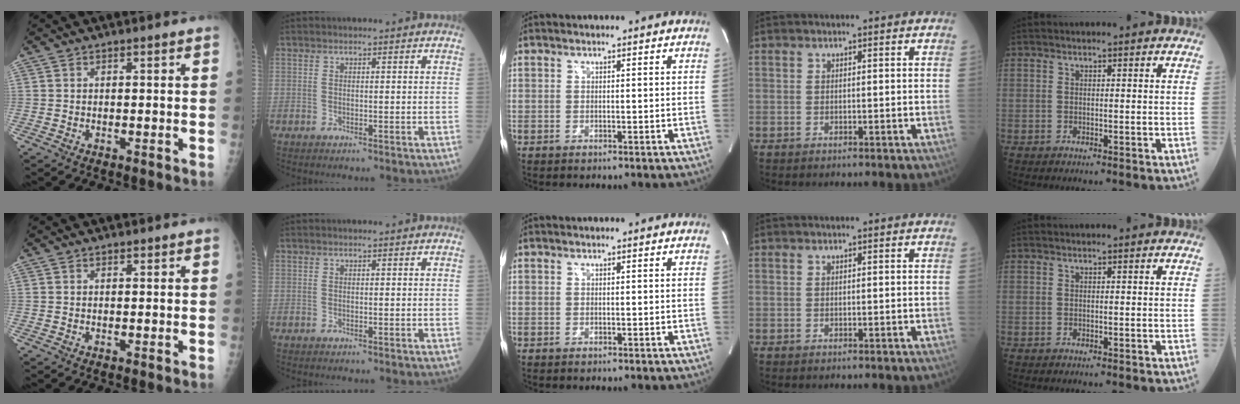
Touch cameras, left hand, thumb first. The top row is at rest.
{}